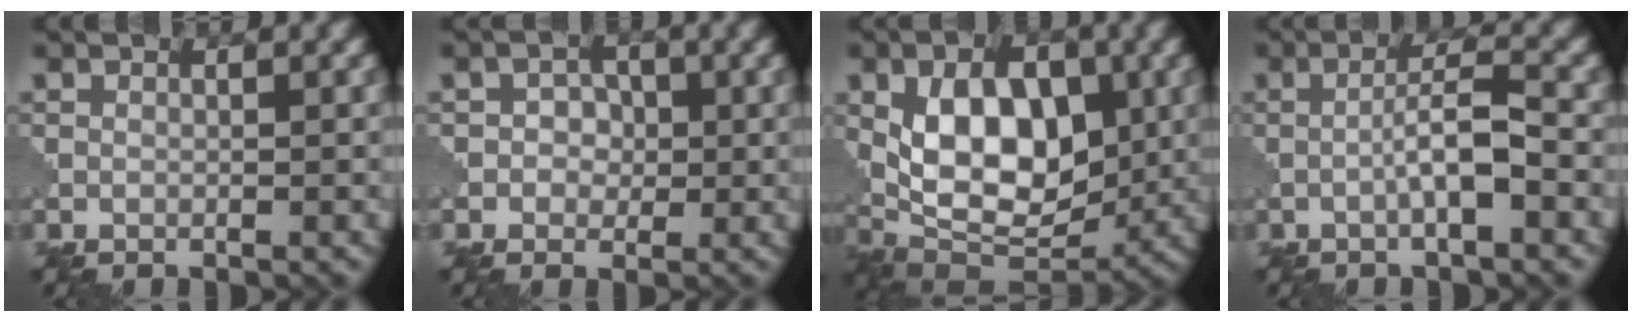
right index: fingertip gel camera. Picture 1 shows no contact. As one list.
[{"total": 2.1, "force": [0.0, 1.9, 0.9], "torque": [0.000, 0.001, -0.010]}, {"total": 10.3, "force": [0.8, 6.0, 8.3], "torque": [-0.145, -0.005, 0.010]}, {"total": 3.6, "force": [-1.1, 0.5, 3.4], "torque": [-0.059, 0.013, -0.025]}]